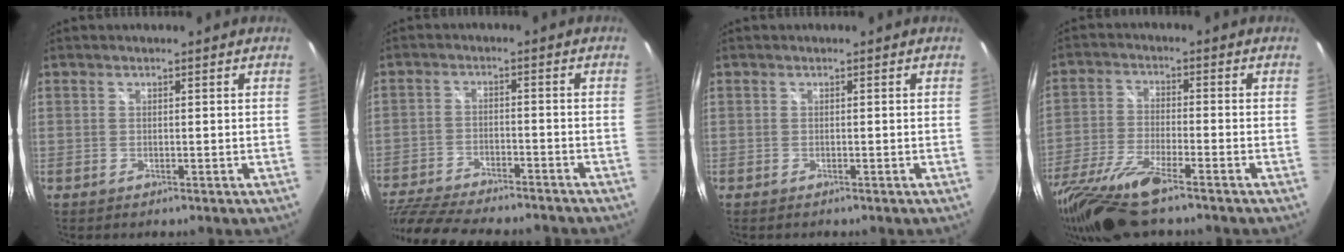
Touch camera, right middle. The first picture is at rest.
{"total": 20.7, "force": [-17.4, 5.7, 9.7], "torque": [-0.213, -0.036, -0.269]}
{"total": 0.0}
{"total": 15.4, "force": [-12.0, 2.1, 9.5], "torque": [-0.215, -0.045, -0.231]}